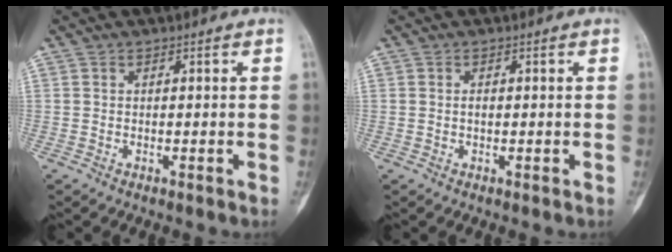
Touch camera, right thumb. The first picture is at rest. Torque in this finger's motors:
{"motor_torque": [0.10, 0.89, 0.16, -0.31, 0.00]}